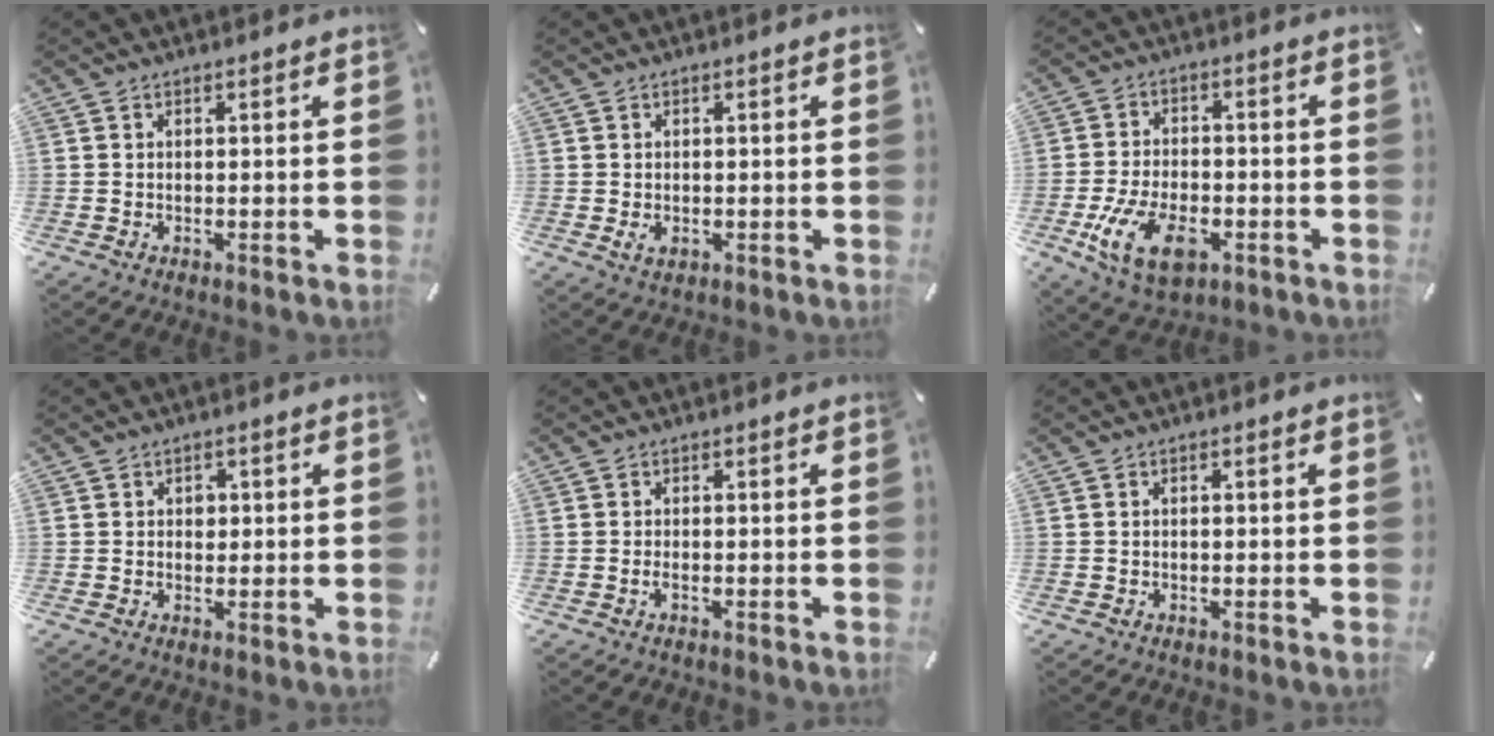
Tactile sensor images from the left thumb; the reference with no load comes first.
{"total": 2.0, "force": [-0.5, 1.3, 1.4], "torque": [-0.017, -0.001, -0.011]}
{"total": 12.6, "force": [-4.8, 7.6, 8.9], "torque": [-0.183, 0.005, -0.086]}
{"total": 2.1, "force": [0.2, 1.7, 1.2], "torque": [0.000, -0.003, -0.003]}
{"total": 1.4, "force": [-0.6, 0.5, 1.2], "torque": [-0.023, 0.001, -0.012]}
{"total": 0.8, "force": [-0.2, 0.3, 0.7], "torque": [-0.012, 0.000, -0.005]}